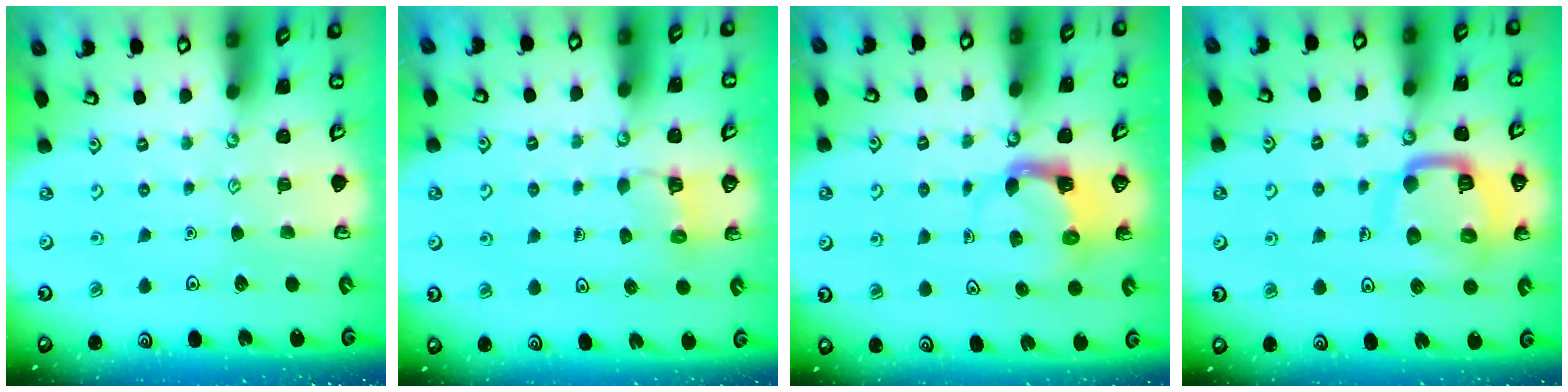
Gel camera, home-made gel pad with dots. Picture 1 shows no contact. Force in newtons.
{"total": 3.1, "press": 3.1, "slide": 0.2}
{"total": 3.9, "press": 3.8, "slide": 0.6}
{"total": 13.8, "press": 13.8, "slide": 1.5}